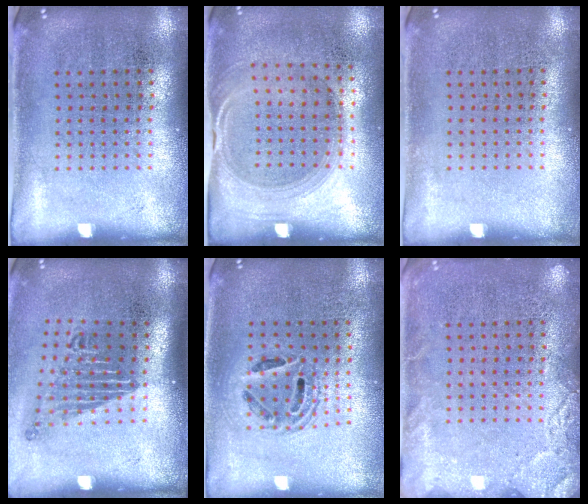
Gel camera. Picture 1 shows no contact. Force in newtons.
{"total": 1.5, "press": 1.3, "slide": 0.8}
{"total": 0.0}
{"total": 1.7, "press": 1.2, "slide": 1.3}
{"total": 1.4, "press": 1.2, "slide": 0.6}
{"total": 2.6, "press": 2.6, "slide": 0.4}